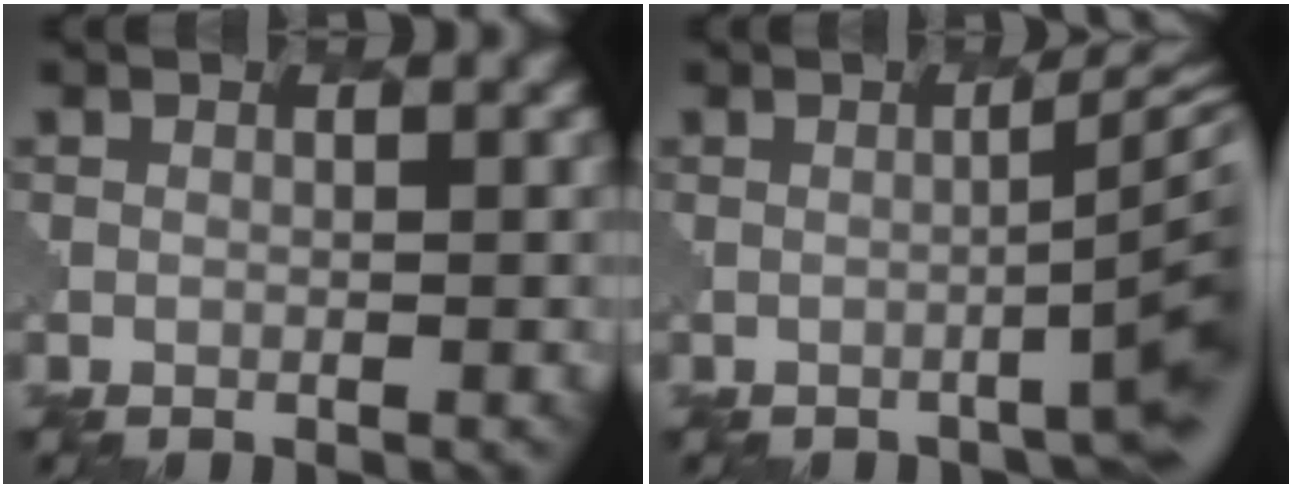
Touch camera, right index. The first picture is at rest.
{"total": 5.8, "force": [-1.5, 0.7, 5.5], "torque": [-0.065, 0.012, -0.020]}